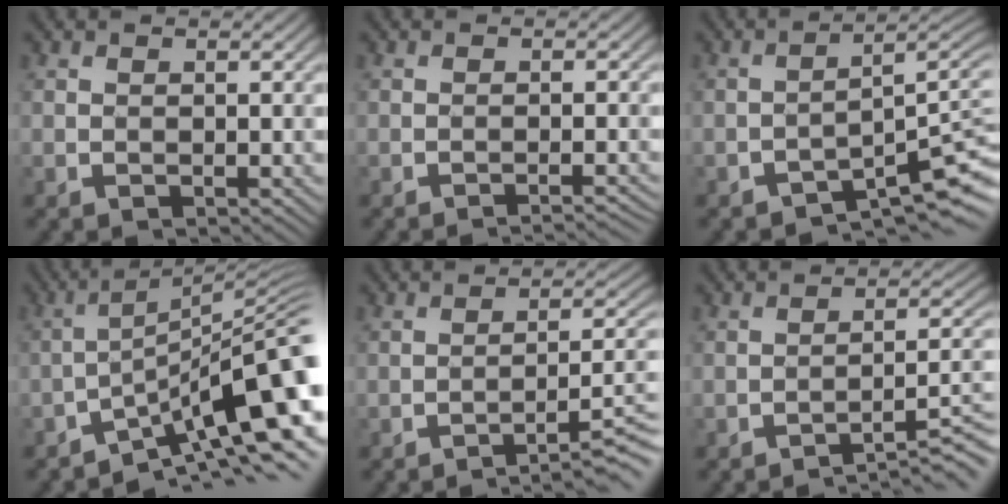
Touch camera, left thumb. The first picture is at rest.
{"total": 2.4, "force": [-1.9, 0.3, 1.5], "torque": [-0.010, 0.009, -0.036]}
{"total": 6.6, "force": [-4.3, 1.3, 4.8], "torque": [-0.063, 0.004, -0.069]}
{"total": 13.8, "force": [-6.1, 3.1, 12.0], "torque": [-0.192, 0.007, -0.100]}
{"total": 6.6, "force": [-3.8, 1.2, 5.3], "torque": [-0.074, 0.013, -0.058]}
{"total": 6.5, "force": [-4.3, 1.1, 4.7], "torque": [-0.065, 0.016, -0.069]}